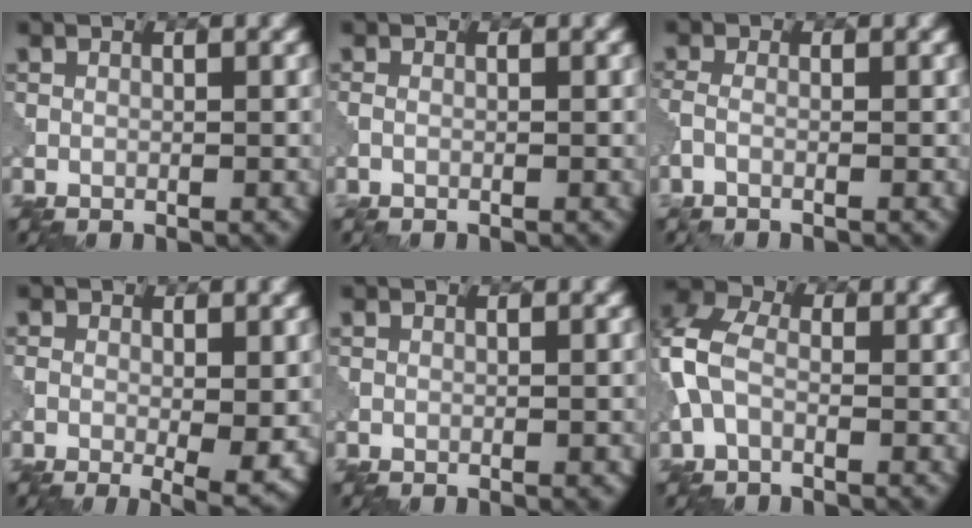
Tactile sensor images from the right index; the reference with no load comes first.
{"total": 0.7, "force": [-0.1, 0.4, 0.6], "torque": [0.000, 0.004, -0.015]}
{"total": 1.7, "force": [-0.8, 0.9, 1.2], "torque": [-0.011, 0.001, -0.031]}
{"total": 4.6, "force": [-1.1, 1.2, 4.2], "torque": [-0.069, -0.015, -0.011]}
{"total": 0.7, "force": [-0.1, 0.3, 0.7], "torque": [0.002, 0.002, -0.003]}
{"total": 4.4, "force": [-0.4, 3.1, 3.2], "torque": [-0.097, 0.009, -0.018]}